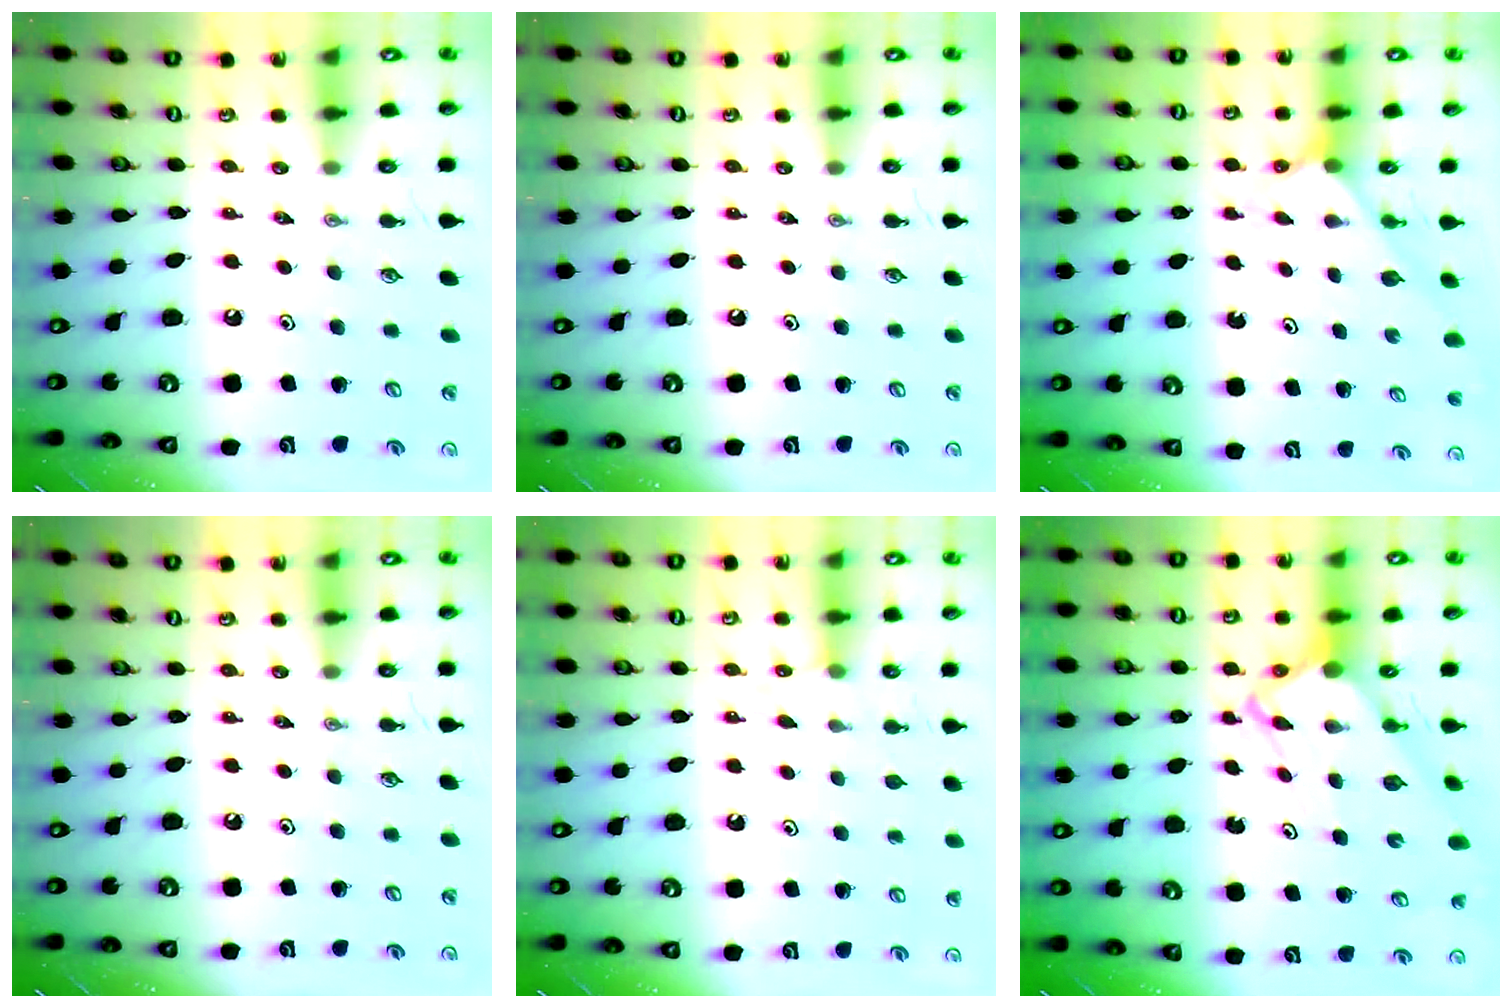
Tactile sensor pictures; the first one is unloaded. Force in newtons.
{"total": 0.0}
{"total": 2.4, "press": 2.4, "slide": 0.2}
{"total": 0.0}
{"total": 5.9, "press": 5.8, "slide": 0.7}
{"total": 6.9, "press": 6.8, "slide": 0.6}